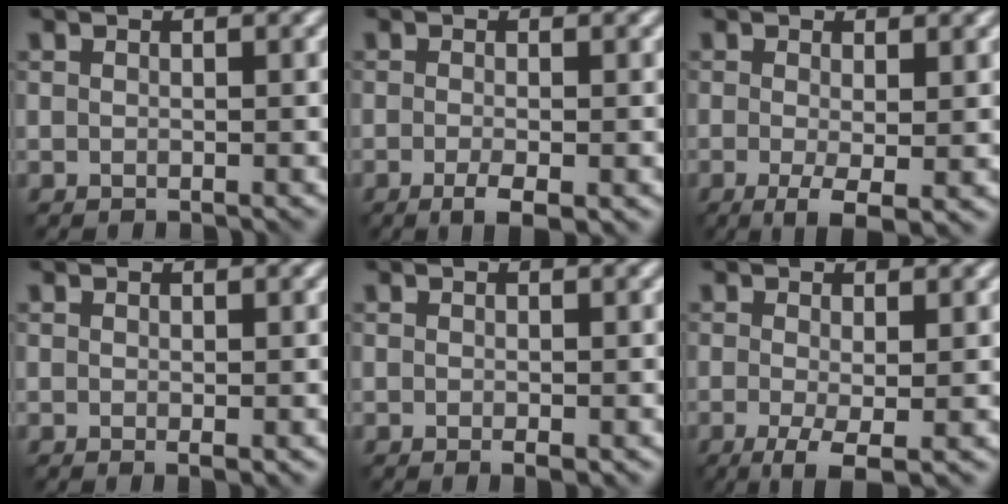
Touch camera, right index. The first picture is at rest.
{"total": 2.4, "force": [-1.0, 0.5, 2.1], "torque": [-0.038, -0.007, -0.019]}
{"total": 3.5, "force": [-0.7, 0.8, 3.3], "torque": [-0.063, -0.013, -0.013]}
{"total": 0.5, "force": [0.0, 0.1, 0.5], "torque": [-0.007, -0.002, -0.001]}
{"total": 0.7, "force": [-0.3, 0.2, 0.7], "torque": [-0.012, -0.002, -0.002]}
{"total": 3.7, "force": [-1.1, 0.9, 3.4], "torque": [-0.069, -0.009, -0.021]}